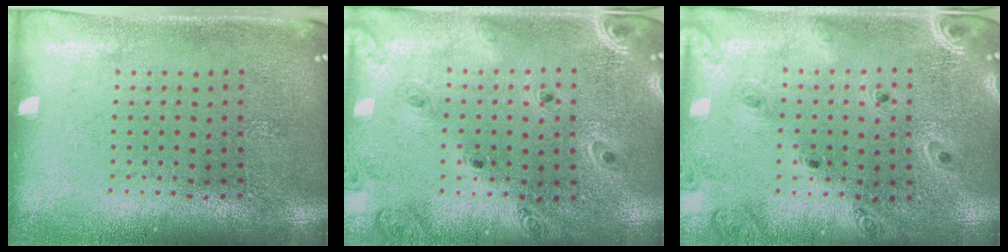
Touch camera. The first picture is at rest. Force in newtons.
{"total": 1.2, "press": 1.2, "slide": 0.2}
{"total": 1.4, "press": 1.3, "slide": 0.3}